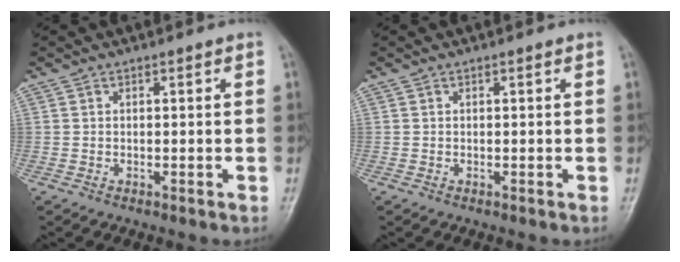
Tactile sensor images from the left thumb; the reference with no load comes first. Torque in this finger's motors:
{"motor_torque": [0.00, 0.00, 0.00, 0.00, 0.00]}